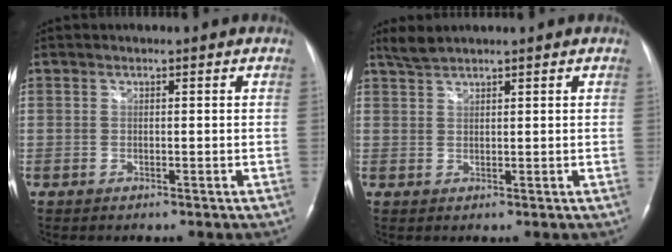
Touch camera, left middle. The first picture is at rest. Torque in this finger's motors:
{"motor_torque": [0.19, -0.06, -0.06, 0.00]}